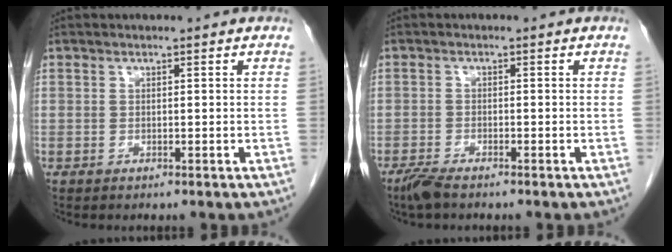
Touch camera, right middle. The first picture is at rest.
{"total": 2.8, "force": [-2.2, 0.4, 1.5], "torque": [-0.038, -0.007, -0.045]}